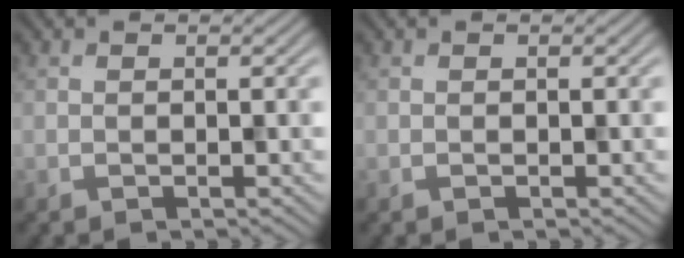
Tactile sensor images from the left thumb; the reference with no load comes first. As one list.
[{"total": 0.0}]